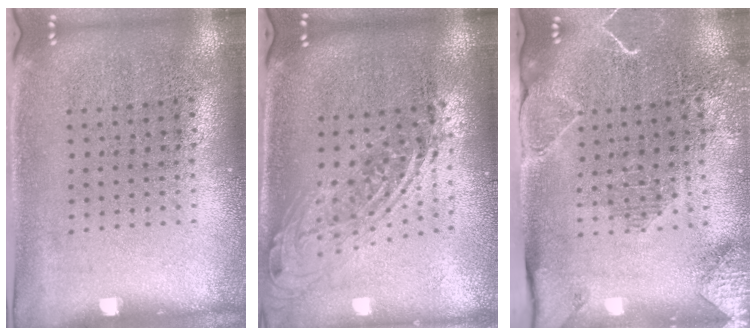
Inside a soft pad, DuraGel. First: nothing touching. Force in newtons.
{"total": 1.9, "press": 1.5, "slide": 1.3}
{"total": 2.0, "press": 2.0, "slide": 0.1}